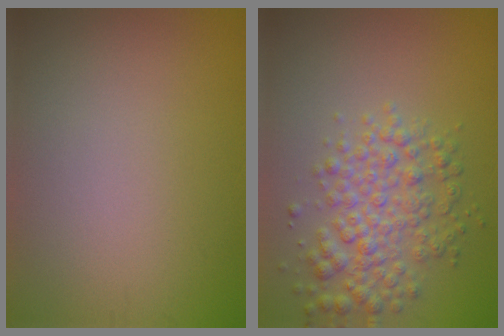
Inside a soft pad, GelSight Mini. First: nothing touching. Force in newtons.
{"total": 4.5, "press": 4.5, "slide": 0.1}